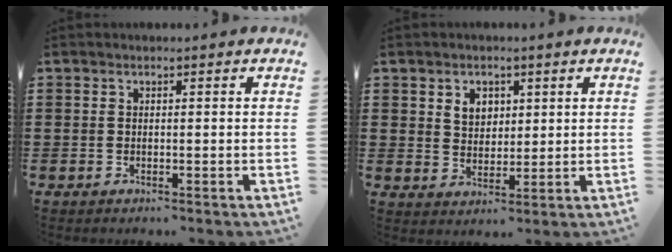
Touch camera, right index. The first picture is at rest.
{"total": 3.8, "force": [1.8, 3.0, 1.6], "torque": [-0.037, 0.007, 0.030]}